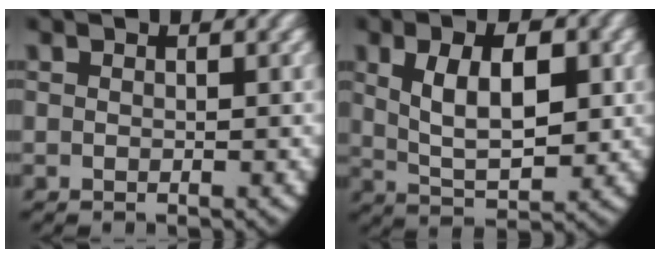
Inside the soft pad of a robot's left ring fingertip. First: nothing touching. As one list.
[{"total": 7.5, "force": [0.6, 4.2, 6.2], "torque": [-0.105, -0.020, 0.023]}]